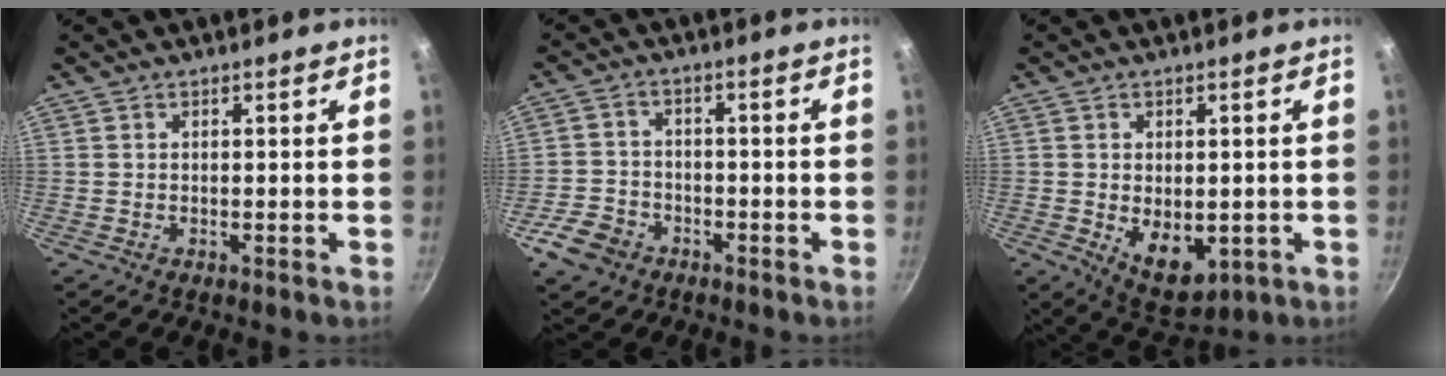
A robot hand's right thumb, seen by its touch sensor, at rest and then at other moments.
{"total": 6.8, "force": [-3.8, 5.0, 2.7], "torque": [-0.041, 0.030, -0.072]}
{"total": 8.8, "force": [-1.2, 5.5, 6.8], "torque": [-0.086, -0.014, 0.000]}